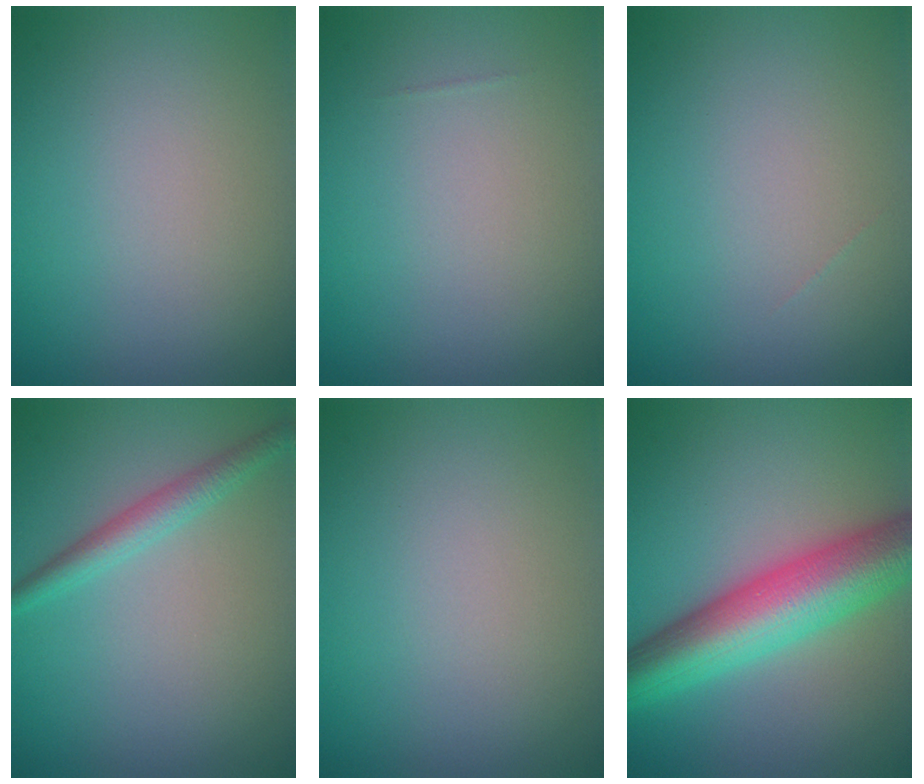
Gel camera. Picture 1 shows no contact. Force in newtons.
{"total": 0.0}
{"total": 0.0}
{"total": 2.3, "press": 2.3, "slide": 0.1}
{"total": 0.0}
{"total": 9.1, "press": 9.1, "slide": 0.2}